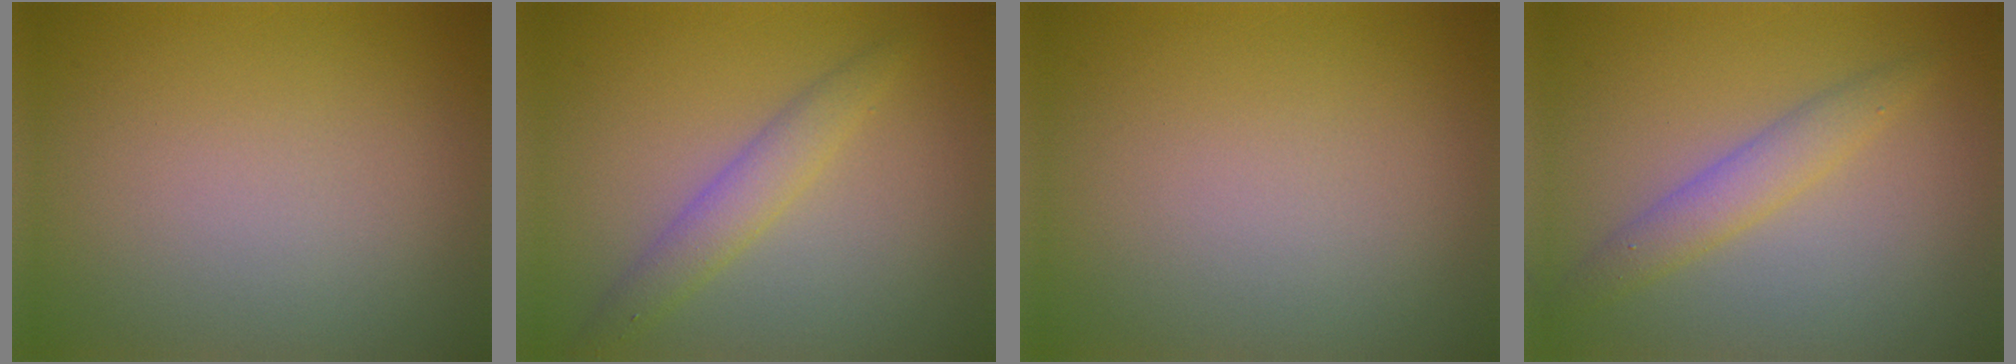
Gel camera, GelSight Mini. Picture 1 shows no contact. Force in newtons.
{"total": 2.5, "press": 2.5, "slide": 0.1}
{"total": 0.0}
{"total": 2.5, "press": 2.5, "slide": 0.0}